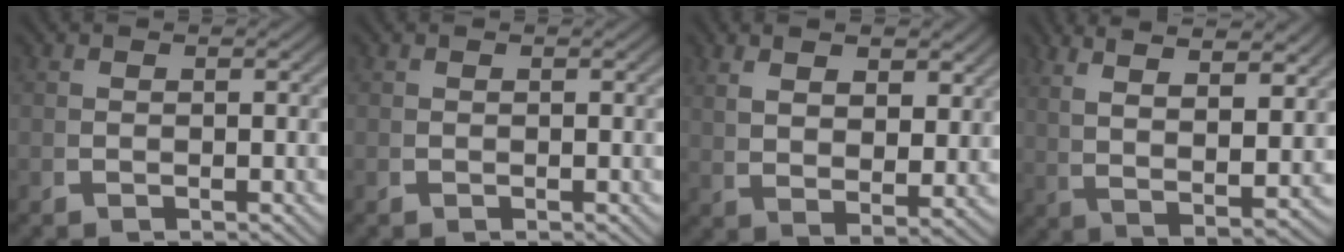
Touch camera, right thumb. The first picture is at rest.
{"total": 0.0}
{"total": 4.0, "force": [2.5, 1.4, 2.8], "torque": [-0.035, -0.002, 0.052]}
{"total": 9.3, "force": [4.2, 4.2, 7.2], "torque": [-0.129, 0.010, 0.068]}